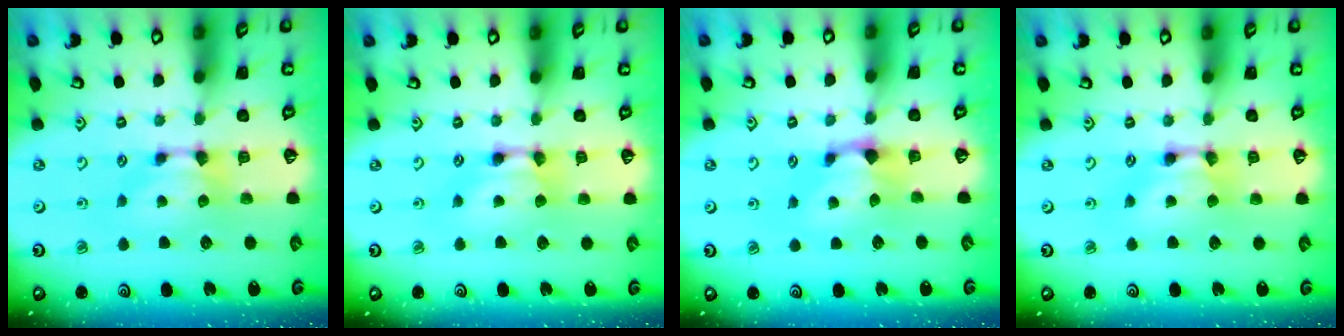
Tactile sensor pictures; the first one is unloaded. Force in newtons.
{"total": 2.0, "press": 2.0, "slide": 0.1}
{"total": 1.0, "press": 0.2, "slide": 0.9}
{"total": 1.8, "press": 1.8, "slide": 0.1}